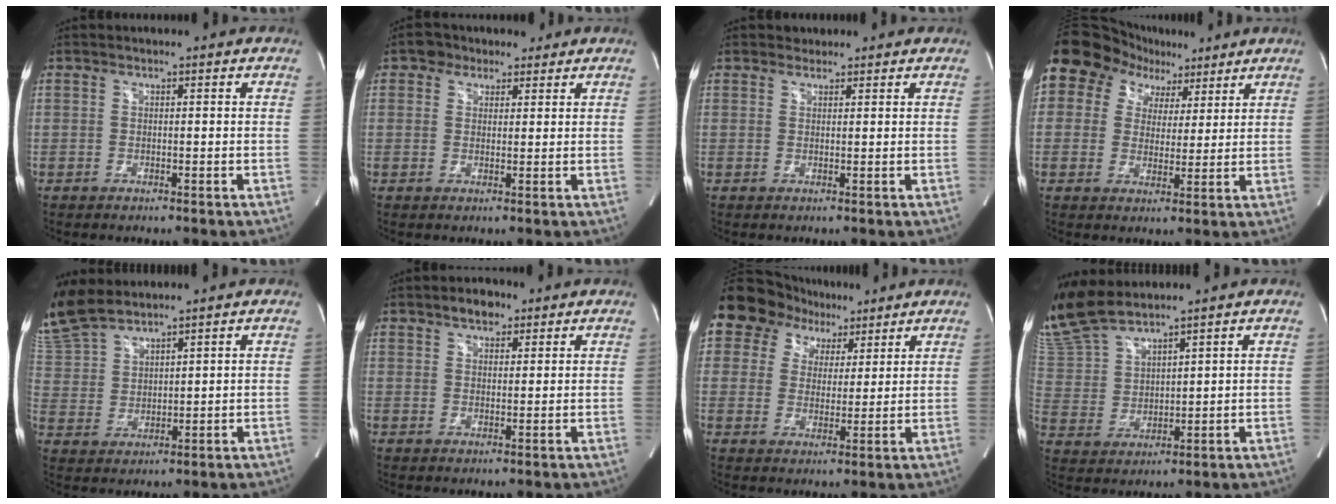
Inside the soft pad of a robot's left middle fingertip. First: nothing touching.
{"total": 4.2, "force": [2.5, 3.2, 1.0], "torque": [-0.022, 0.024, 0.039]}
{"total": 1.4, "force": [1.1, 0.9, -0.2], "torque": [0.004, 0.011, 0.012]}
{"total": 12.6, "force": [7.5, 9.3, 4.0], "torque": [-0.066, 0.052, 0.121]}
{"total": 10.8, "force": [9.8, 2.4, 3.8], "torque": [-0.106, 0.013, 0.213]}
{"total": 3.5, "force": [2.3, 2.0, 1.7], "torque": [-0.029, 0.010, 0.038]}
{"total": 14.6, "force": [8.6, 10.8, 4.6], "torque": [-0.102, 0.058, 0.147]}
{"total": 9.6, "force": [9.0, 0.8, 3.2], "torque": [-0.088, 0.013, 0.199]}